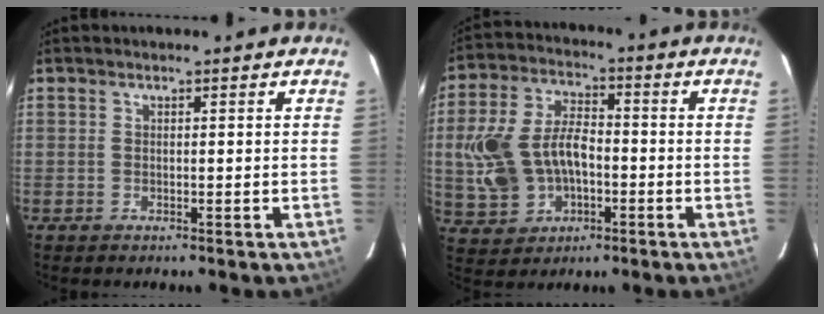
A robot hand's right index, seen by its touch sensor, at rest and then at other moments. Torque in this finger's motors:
{"motor_torque": [0.52, -0.07, 0.32, 0.14]}